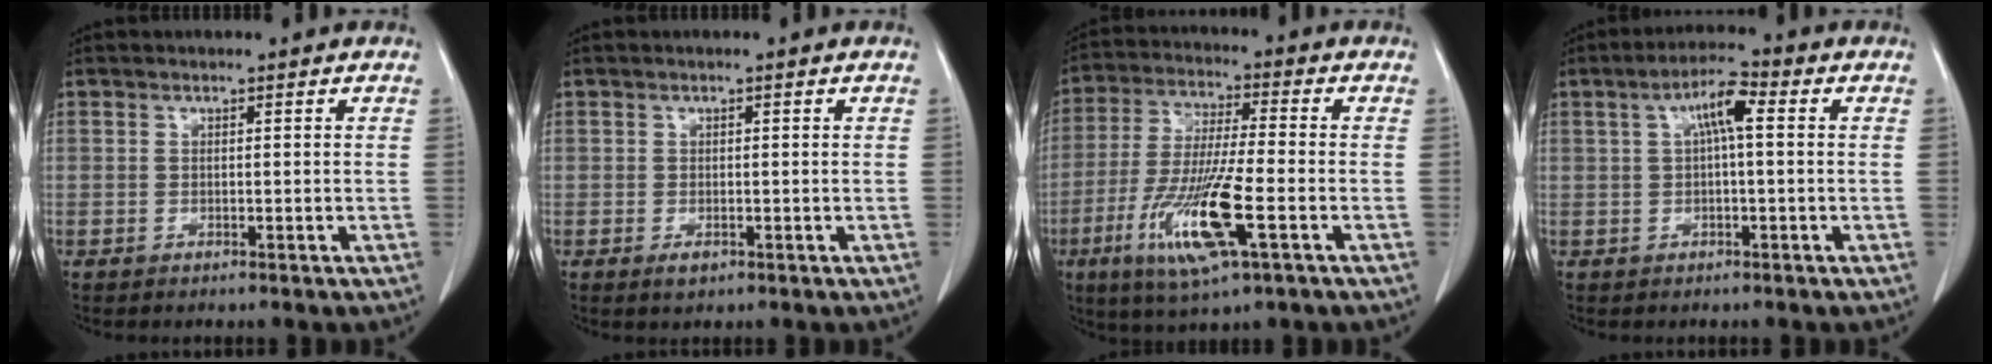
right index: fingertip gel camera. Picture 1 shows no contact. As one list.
[{"total": 1.3, "force": [-0.5, 0.9, 0.9], "torque": [-0.009, 0.000, -0.003]}, {"total": 14.1, "force": [-5.1, 1.2, 13.1], "torque": [-0.268, -0.026, -0.093]}, {"total": 5.2, "force": [1.1, 0.9, 5.0], "torque": [-0.092, 0.017, 0.018]}]